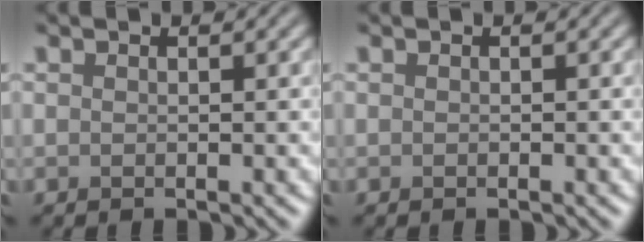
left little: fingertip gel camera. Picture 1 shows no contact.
{"total": 0.0}